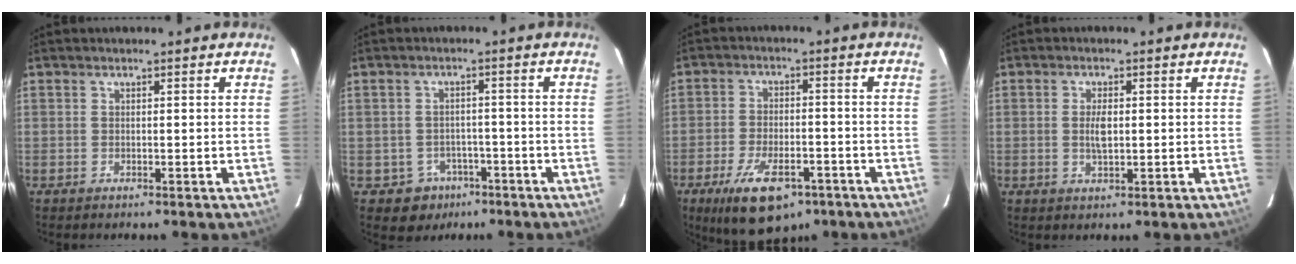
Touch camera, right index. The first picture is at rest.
{"total": 5.6, "force": [-3.1, 4.6, 0.6], "torque": [-0.025, 0.022, -0.031]}
{"total": 13.5, "force": [-8.2, 5.9, 9.0], "torque": [-0.181, -0.020, -0.128]}
{"total": 3.4, "force": [0.0, 1.5, 3.1], "torque": [-0.056, -0.002, 0.003]}